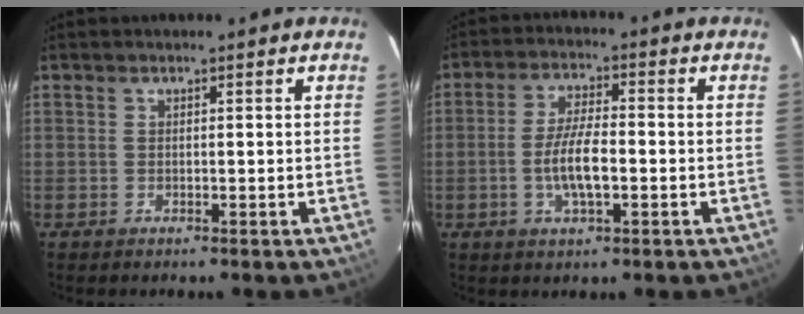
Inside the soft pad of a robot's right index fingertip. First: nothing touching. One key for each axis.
{"total": 7.3, "fx": -1.8, "fy": 2.2, "fz": 6.7, "tx": -0.133, "ty": 0.000, "tz": -0.033}